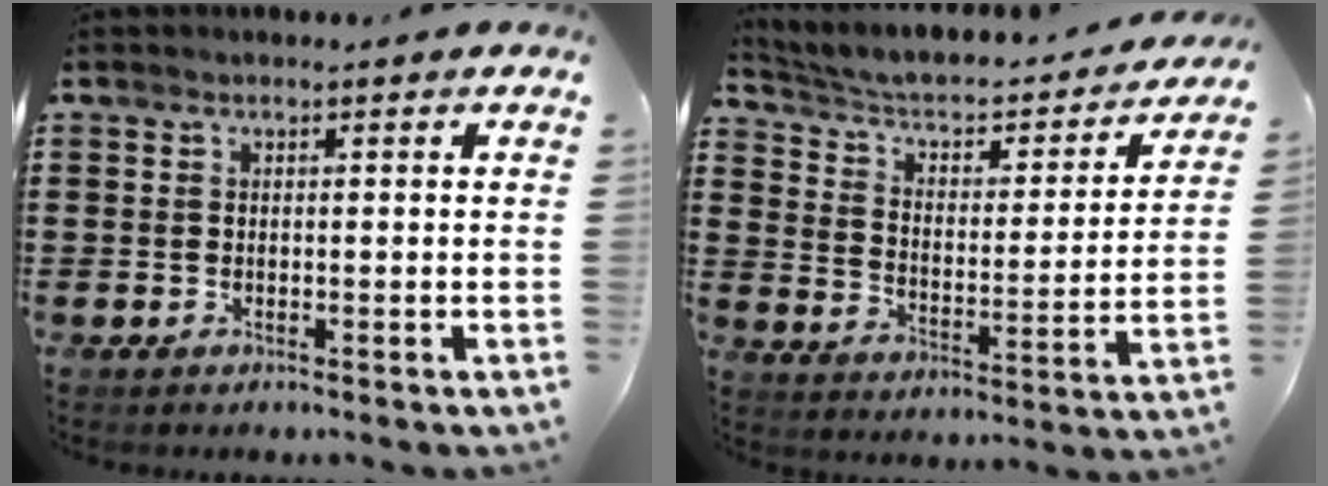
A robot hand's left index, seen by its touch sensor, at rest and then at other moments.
{"total": 3.9, "force": [2.7, 1.8, 2.2], "torque": [-0.059, -0.024, 0.036]}